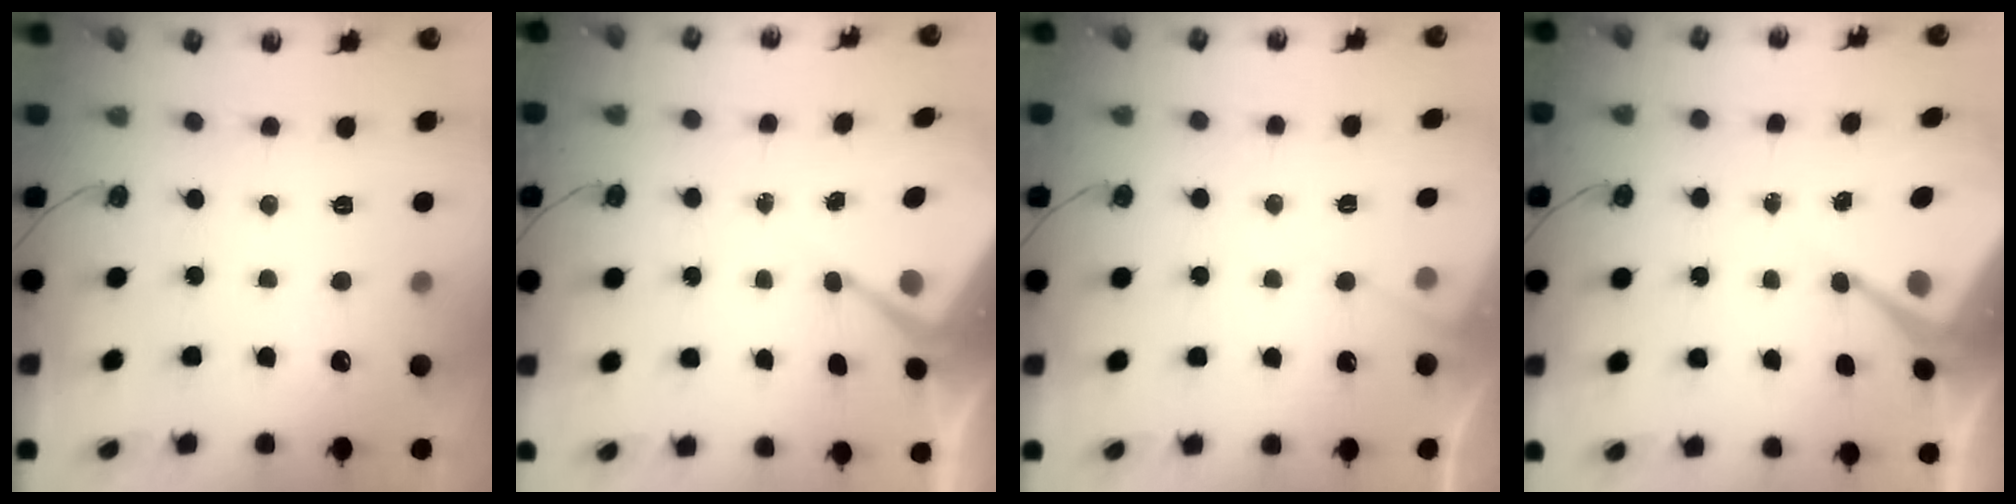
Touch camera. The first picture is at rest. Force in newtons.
{"total": 5.4, "press": 5.4, "slide": 0.5}
{"total": 5.3, "press": 5.3, "slide": 0.5}
{"total": 7.0, "press": 7.0, "slide": 0.6}